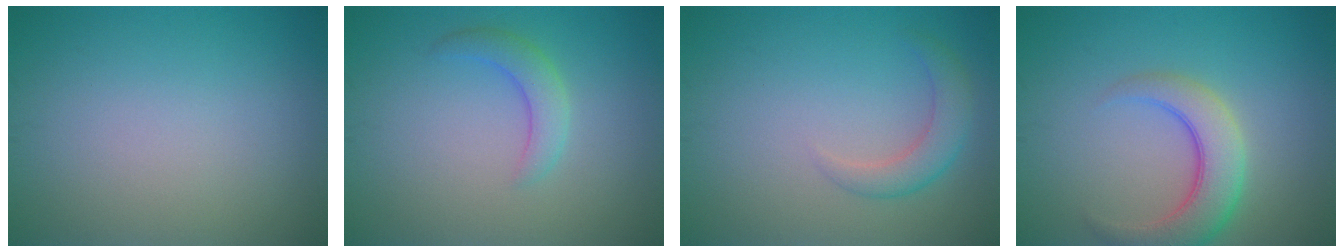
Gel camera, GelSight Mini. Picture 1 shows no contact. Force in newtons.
{"total": 2.4, "press": 2.4, "slide": 0.1}
{"total": 2.5, "press": 2.5, "slide": 0.1}
{"total": 5.0, "press": 5.0, "slide": 0.4}